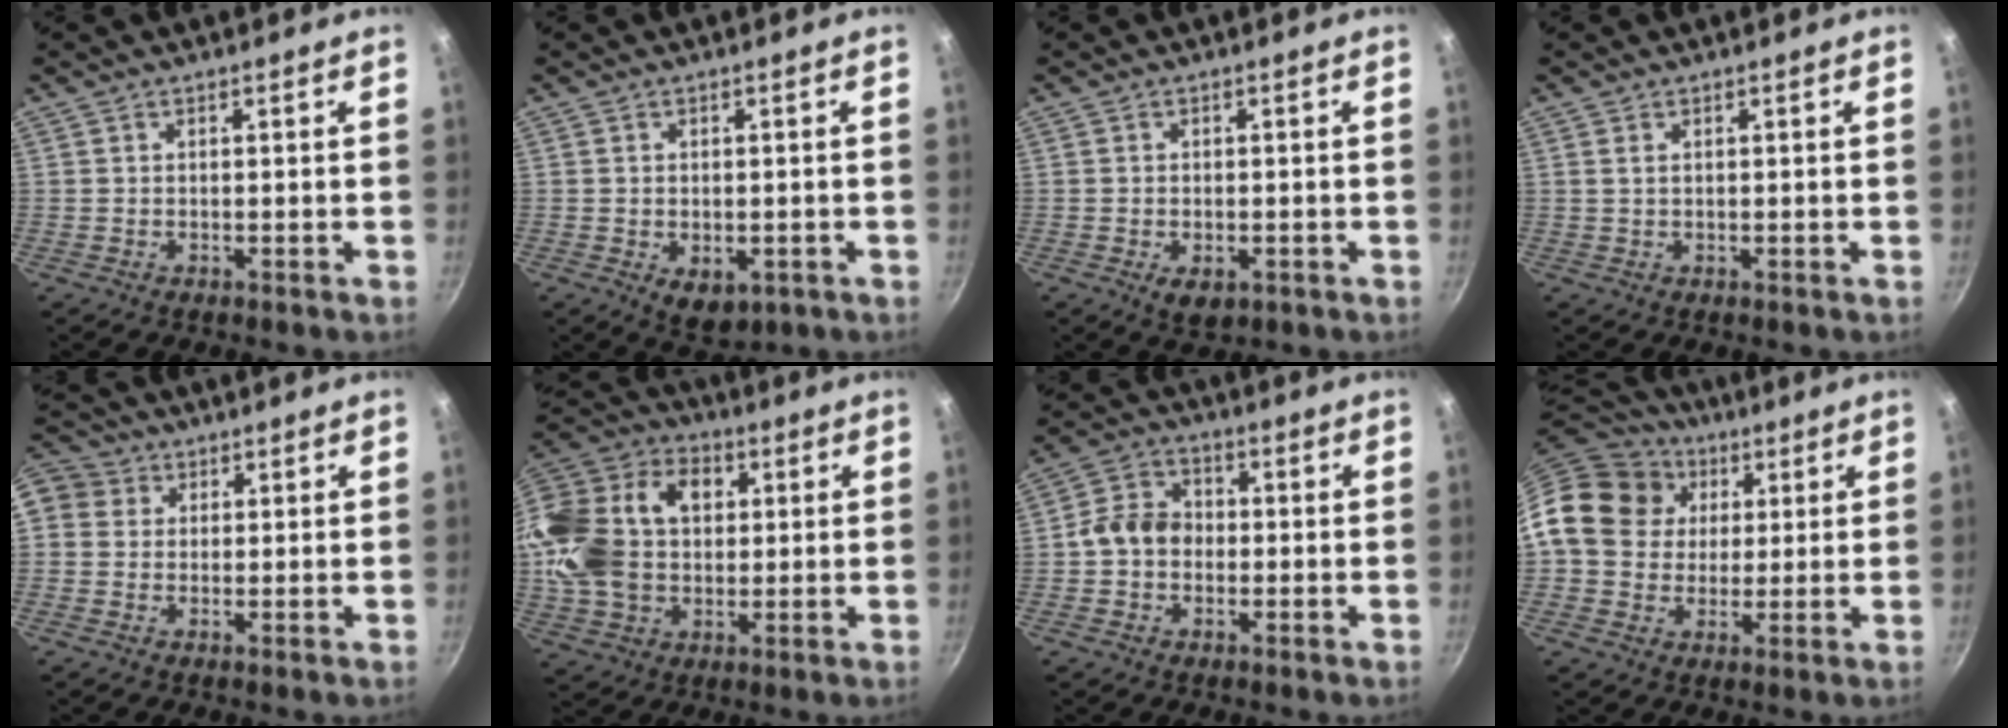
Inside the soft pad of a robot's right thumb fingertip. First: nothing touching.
{"total": 5.5, "force": [-1.3, 3.6, 3.9], "torque": [-0.045, -0.005, -0.009]}
{"total": 3.9, "force": [-1.3, 2.4, 2.9], "torque": [-0.039, -0.005, -0.014]}
{"total": 0.8, "force": [0.3, 0.4, 0.6], "torque": [-0.011, 0.001, 0.006]}
{"total": 10.2, "force": [2.2, 9.0, 4.1], "torque": [-0.075, 0.025, 0.027]}
{"total": 22.9, "force": [3.1, 16.9, 15.1], "torque": [-0.281, 0.035, 0.051]}
{"total": 7.4, "force": [-0.8, 6.0, 4.2], "torque": [-0.050, 0.023, -0.028]}
{"total": 16.3, "force": [4.3, 13.7, 7.9], "torque": [-0.117, 0.011, 0.065]}